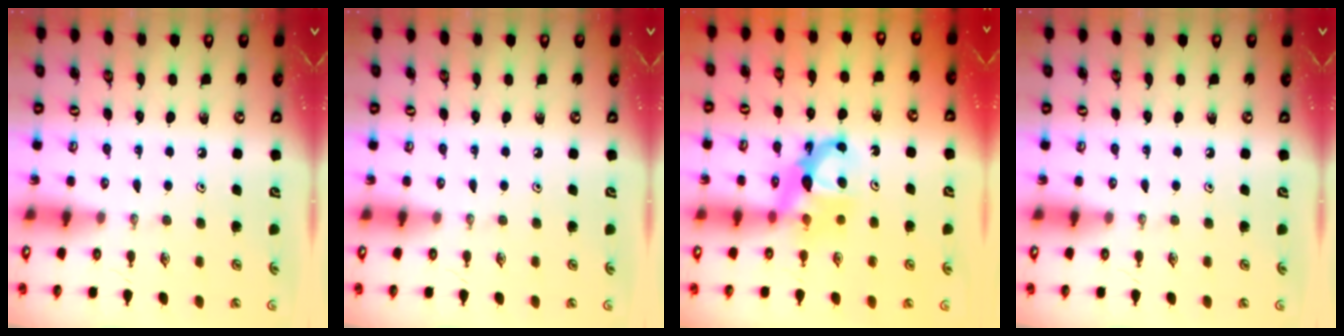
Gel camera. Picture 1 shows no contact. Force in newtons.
{"total": 0.0}
{"total": 7.2, "press": 7.2, "slide": 0.4}
{"total": 0.0}